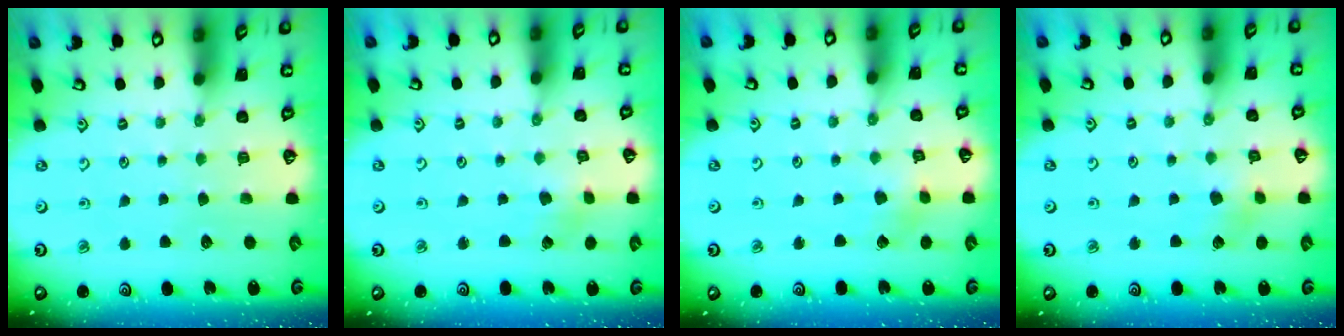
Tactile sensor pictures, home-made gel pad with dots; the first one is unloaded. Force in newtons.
{"total": 1.1, "press": 1.1, "slide": 0.2}
{"total": 2.1, "press": 2.1, "slide": 0.2}
{"total": 3.8, "press": 3.8, "slide": 0.5}